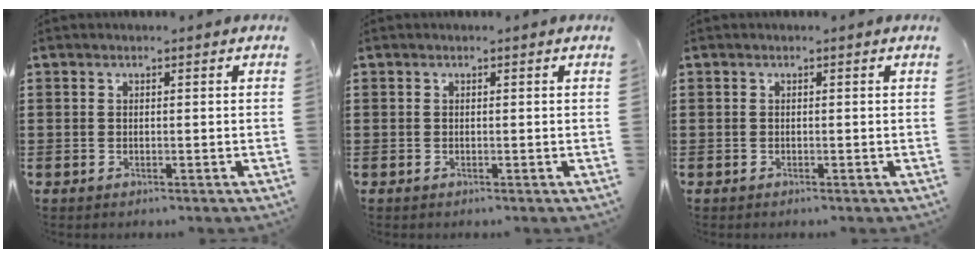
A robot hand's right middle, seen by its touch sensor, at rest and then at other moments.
{"total": 0.0}
{"total": 0.0}